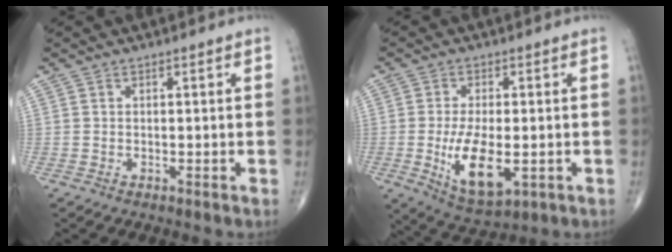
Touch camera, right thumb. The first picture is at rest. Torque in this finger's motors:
{"motor_torque": [-0.22, 0.85, 1.42, -0.01, 0.13]}